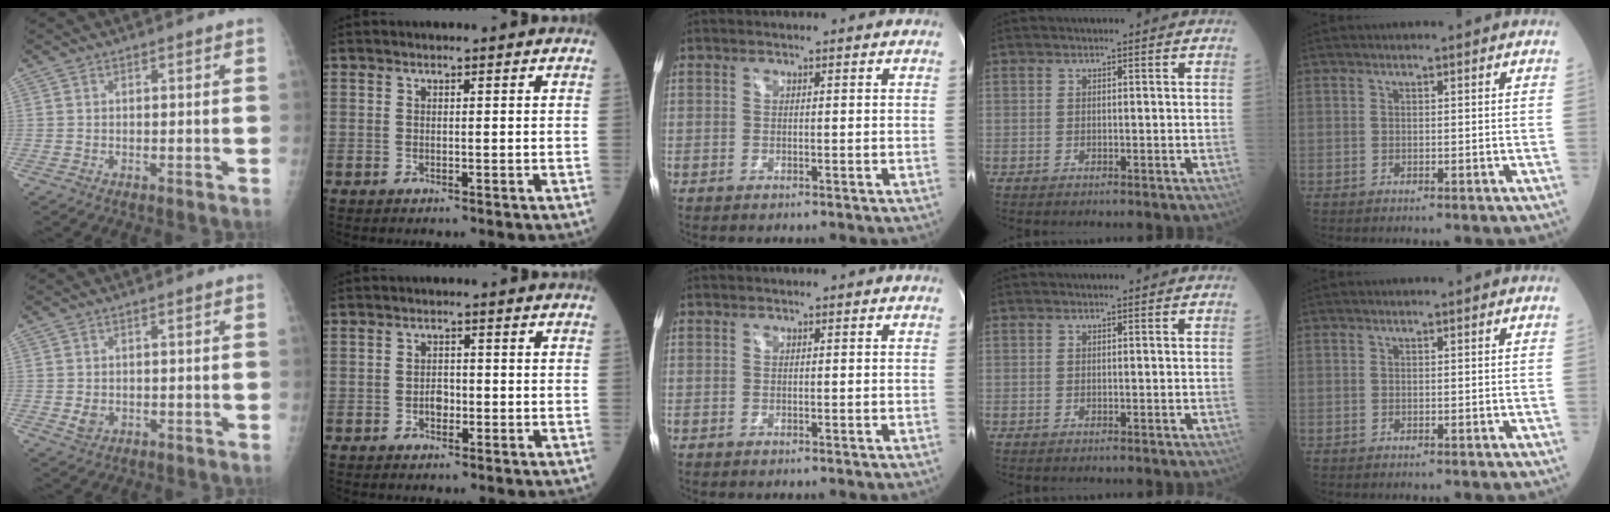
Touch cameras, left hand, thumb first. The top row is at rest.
{"thumb": {"total": 1.9, "force": [-0.2, 1.3, 1.3], "torque": [-0.021, -0.002, 0.001]}, "index": {"total": 1.8, "force": [-0.7, 1.2, 1.2], "torque": [-0.015, 0.005, -0.012]}}